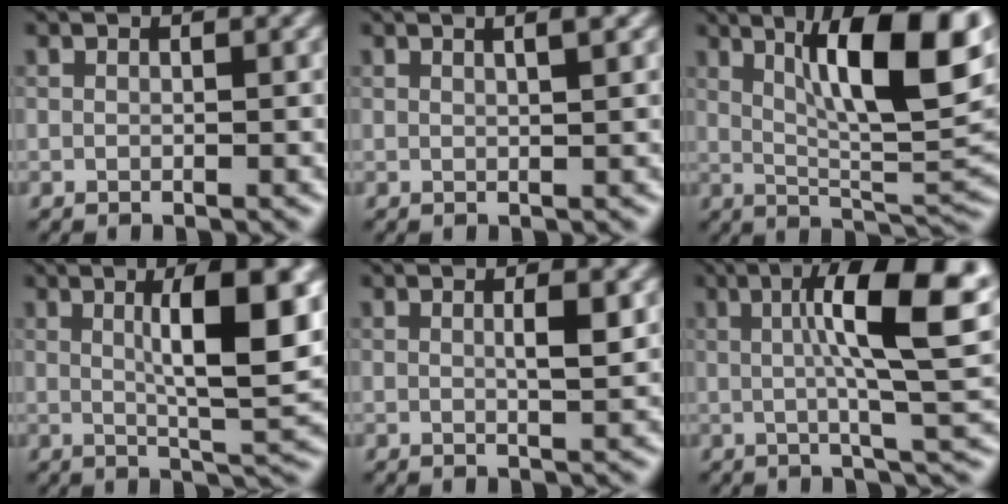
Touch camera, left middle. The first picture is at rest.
{"total": 2.2, "force": [1.2, 0.8, 1.7], "torque": [-0.009, 0.005, -0.004]}
{"total": 11.7, "force": [4.7, 2.6, 10.4], "torque": [-0.149, 0.005, 0.078]}
{"total": 8.7, "force": [1.9, 1.9, 8.3], "torque": [-0.108, 0.000, 0.033]}
{"total": 1.9, "force": [0.4, 0.3, 1.8], "torque": [-0.028, 0.002, 0.004]}
{"total": 11.1, "force": [2.2, 2.4, 10.6], "torque": [-0.146, 0.013, 0.030]}